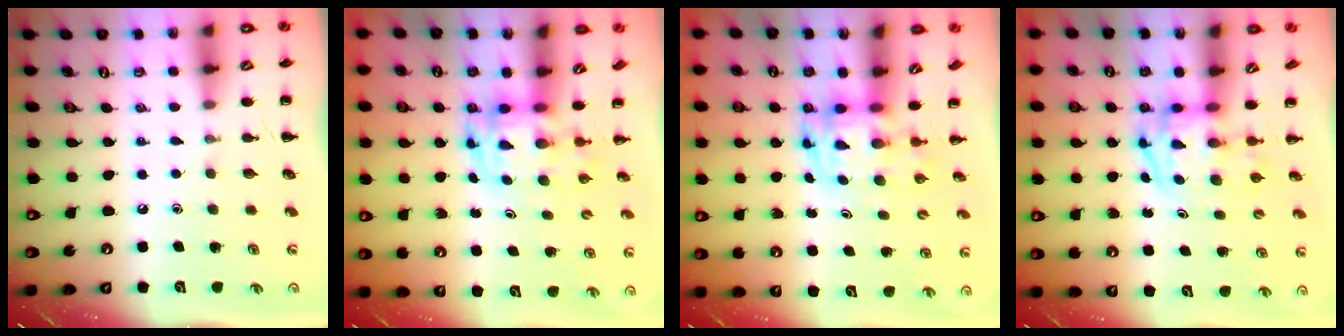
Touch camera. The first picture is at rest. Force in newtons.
{"total": 3.7, "press": 3.6, "slide": 0.8}
{"total": 3.7, "press": 3.6, "slide": 0.8}
{"total": 3.9, "press": 3.8, "slide": 0.6}